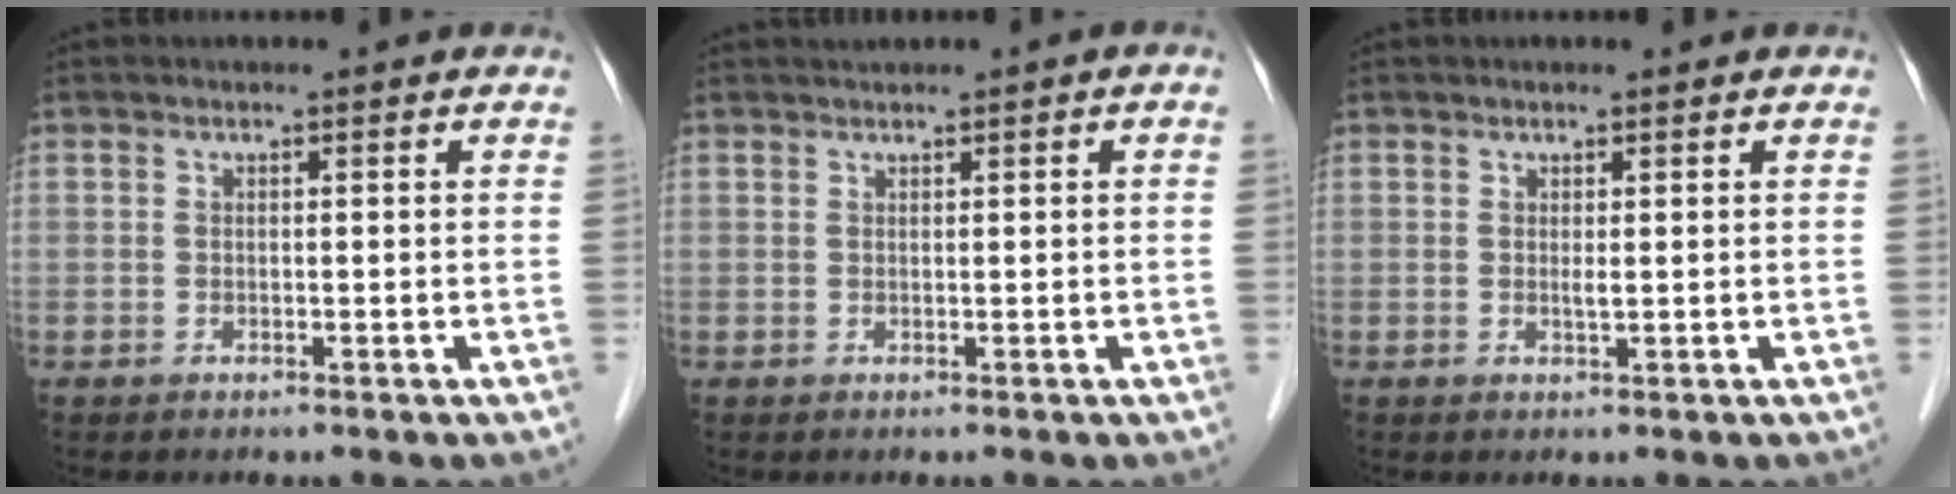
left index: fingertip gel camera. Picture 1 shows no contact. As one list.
[{"total": 1.0, "force": [0.6, 0.2, 0.7], "torque": [-0.014, 0.015, 0.013]}, {"total": 0.8, "force": [0.2, 0.0, 0.8], "torque": [-0.017, -0.002, 0.004]}]